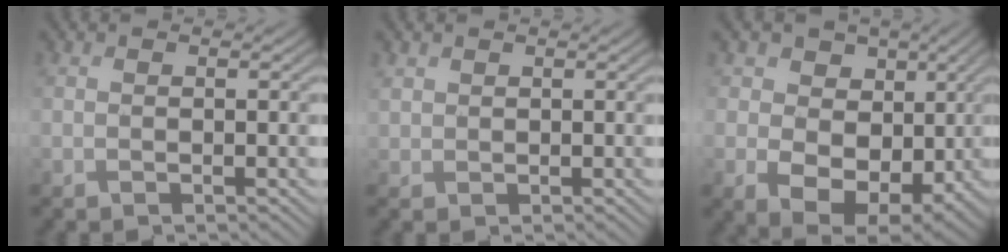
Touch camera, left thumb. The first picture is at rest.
{"total": 1.0, "force": [0.7, 0.6, -0.6], "torque": [0.002, 0.001, 0.022]}
{"total": 8.7, "force": [0.1, 7.4, 4.6], "torque": [-0.089, -0.017, -0.004]}